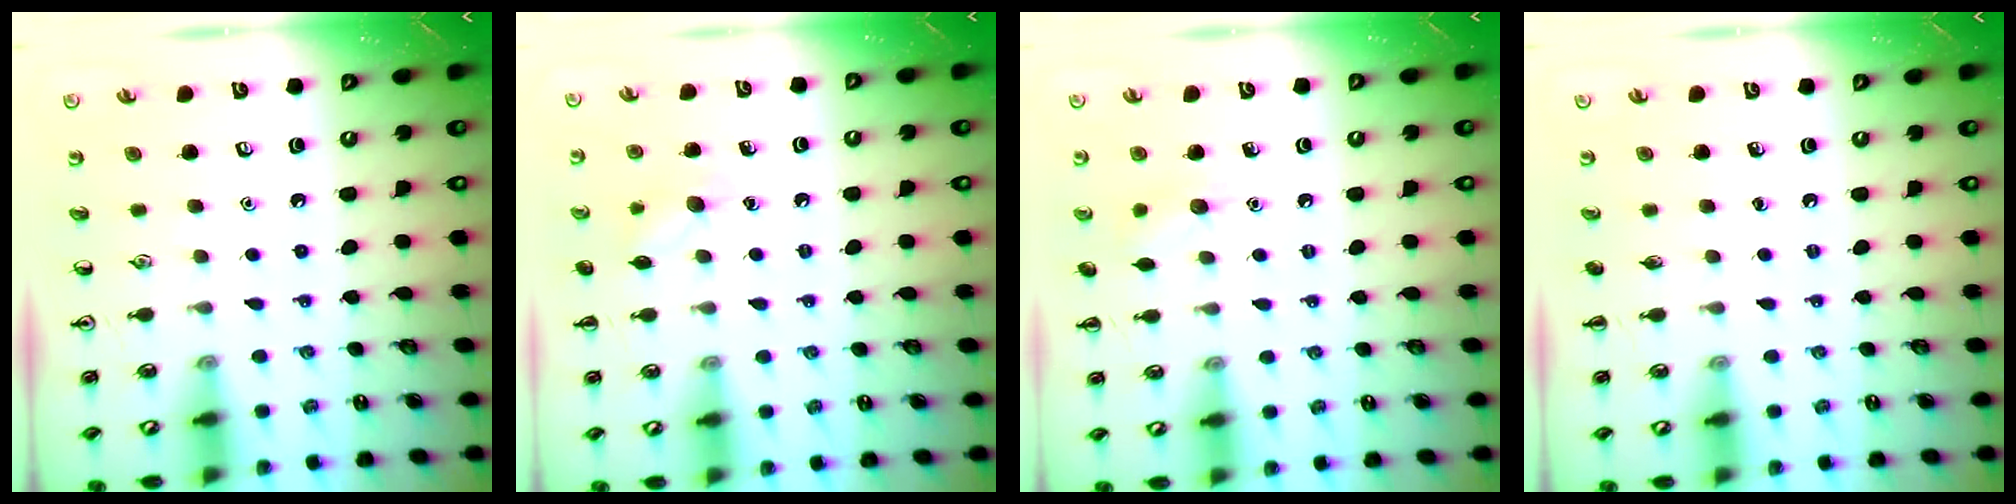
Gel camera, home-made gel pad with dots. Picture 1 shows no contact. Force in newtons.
{"total": 7.4, "press": 7.2, "slide": 1.8}
{"total": 6.9, "press": 6.7, "slide": 1.8}
{"total": 0.0}